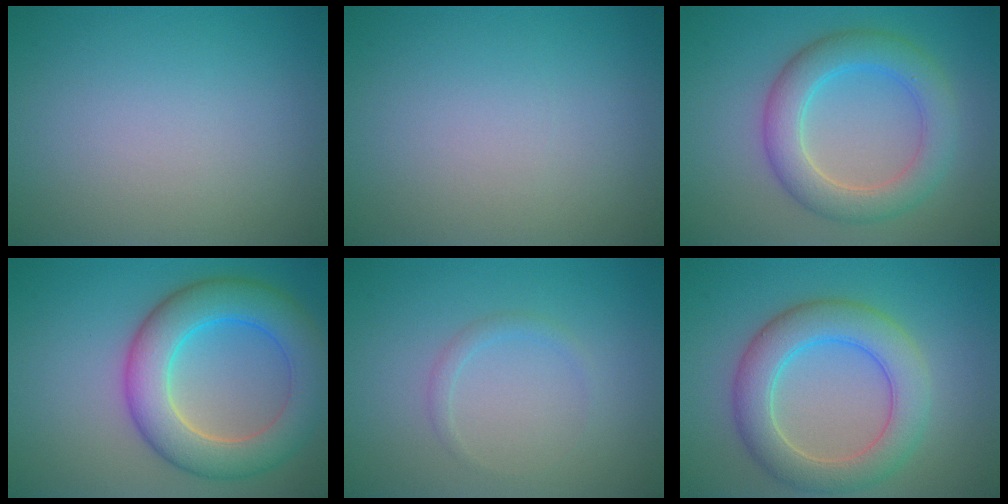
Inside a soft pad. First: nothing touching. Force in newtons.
{"total": 0.0}
{"total": 5.2, "press": 5.2, "slide": 0.0}
{"total": 7.9, "press": 7.9, "slide": 0.3}
{"total": 1.0, "press": 1.0, "slide": 0.0}
{"total": 6.1, "press": 6.1, "slide": 0.4}